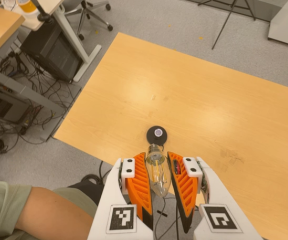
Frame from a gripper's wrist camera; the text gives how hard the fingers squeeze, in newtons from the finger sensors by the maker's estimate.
{"total": 19.8, "left": 21.5, "right": 18.0}